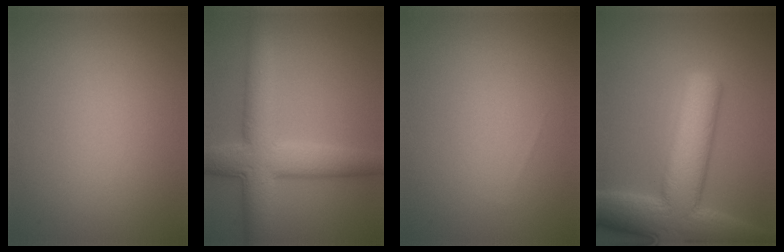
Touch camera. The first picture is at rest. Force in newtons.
{"total": 7.2, "press": 7.2, "slide": 0.3}
{"total": 0.0}
{"total": 10.6, "press": 10.6, "slide": 0.7}